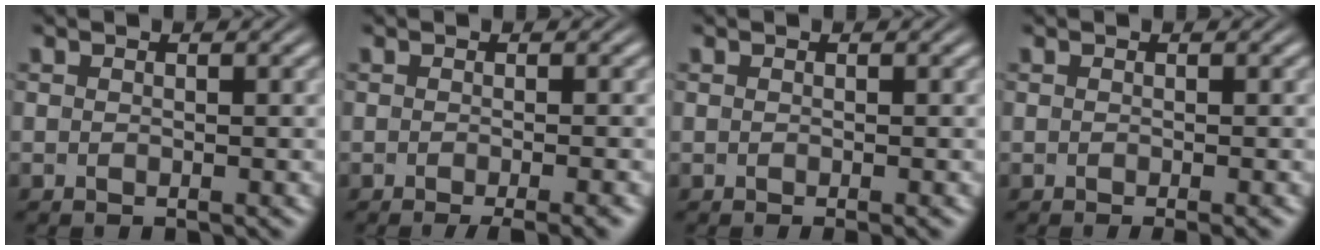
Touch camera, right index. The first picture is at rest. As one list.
[{"total": 3.1, "force": [-2.4, 0.3, 1.9], "torque": [-0.014, 0.003, -0.038]}, {"total": 0.7, "force": [-0.4, -0.3, 0.5], "torque": [0.002, 0.004, -0.006]}, {"total": 1.1, "force": [-0.7, -0.2, 0.8], "torque": [-0.001, 0.005, -0.012]}]